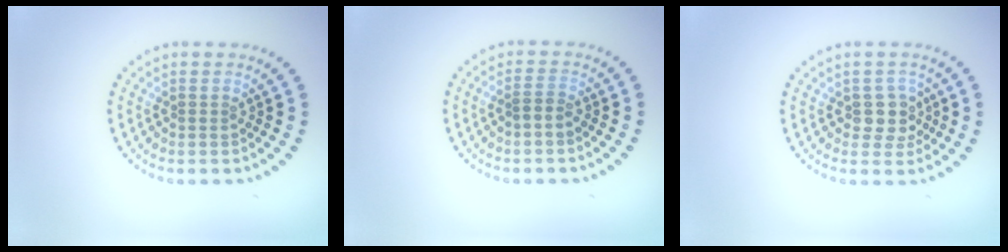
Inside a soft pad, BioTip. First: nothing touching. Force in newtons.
{"total": 1.2, "press": 1.1, "slide": 0.6}
{"total": 2.5, "press": 2.1, "slide": 1.2}